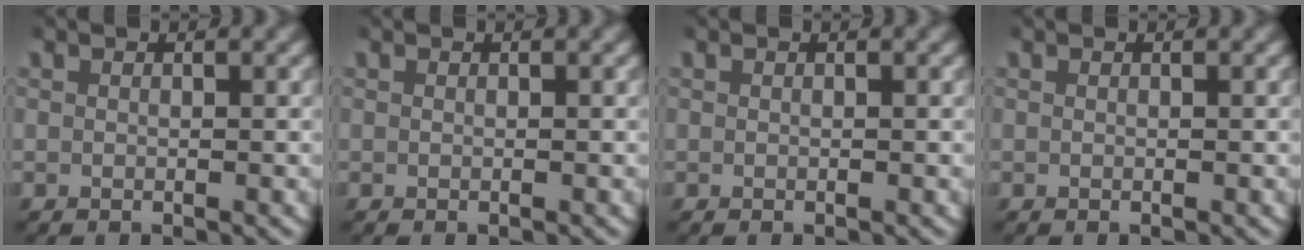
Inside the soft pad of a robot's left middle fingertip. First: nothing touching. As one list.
[{"total": 0.0}, {"total": 0.0}, {"total": 0.0}]